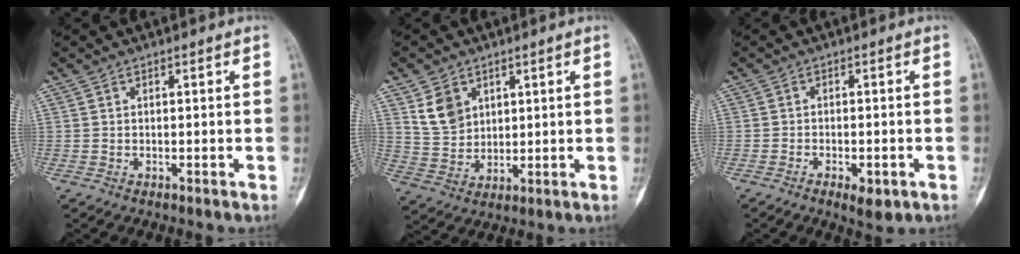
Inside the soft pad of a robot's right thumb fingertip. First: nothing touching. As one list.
[{"total": 7.1, "force": [3.3, 5.4, 3.3], "torque": [-0.037, -0.018, 0.075]}, {"total": 4.1, "force": [-2.0, 1.9, 3.0], "torque": [-0.041, 0.007, -0.023]}]